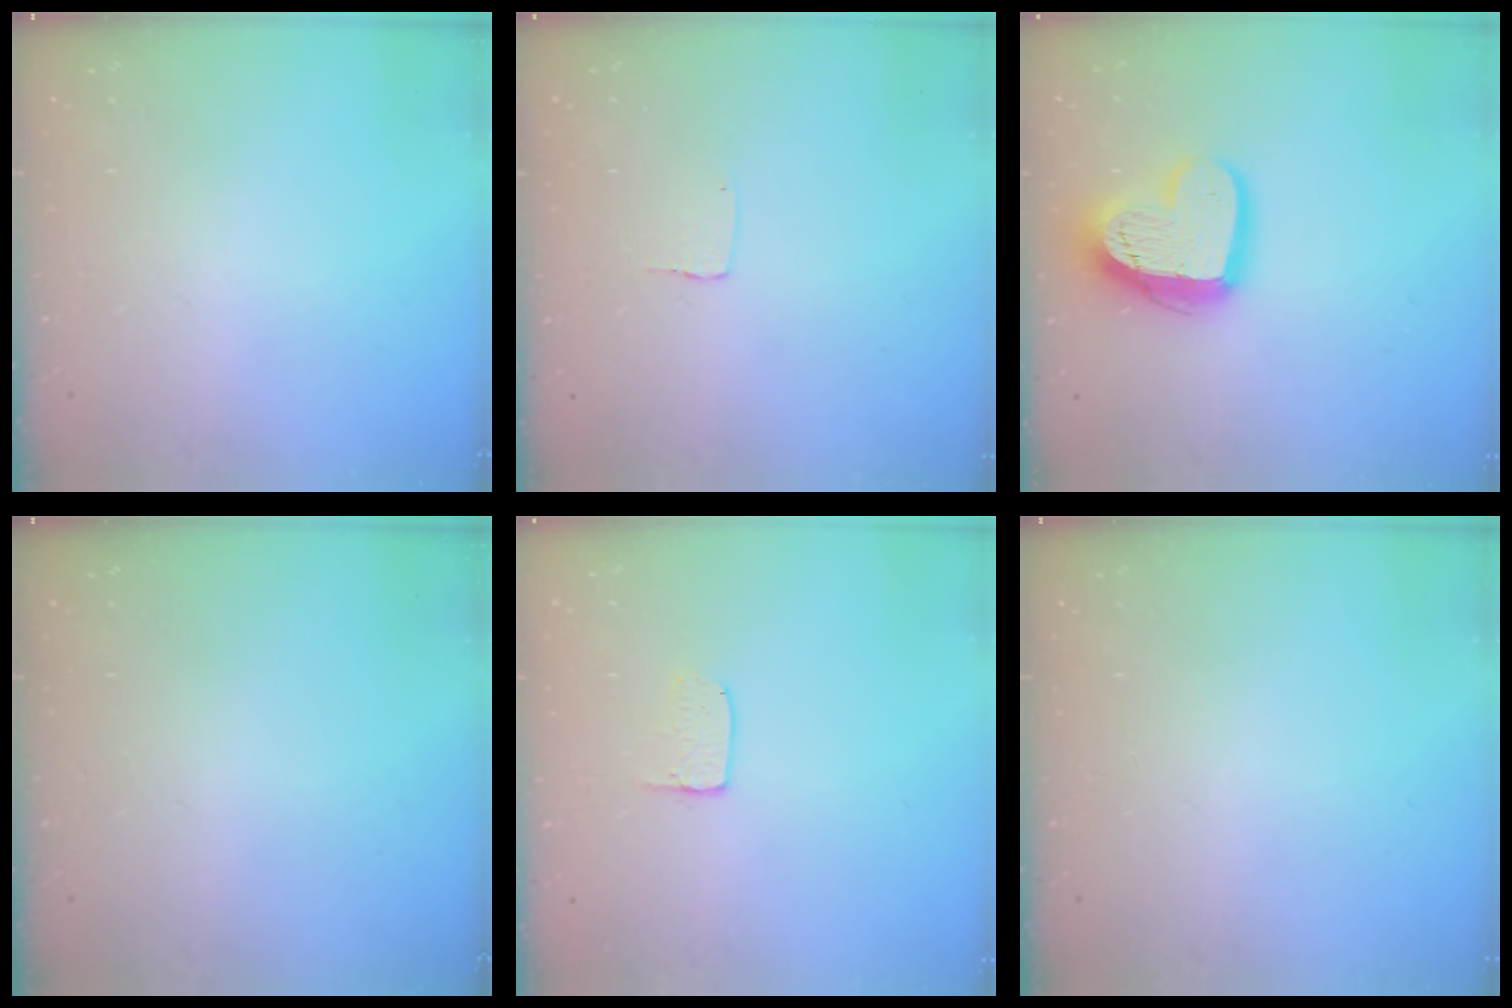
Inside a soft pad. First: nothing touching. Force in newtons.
{"total": 3.8, "press": 3.8, "slide": 0.1}
{"total": 16.7, "press": 16.6, "slide": 1.4}
{"total": 0.0}
{"total": 3.6, "press": 3.5, "slide": 0.2}
{"total": 0.0}